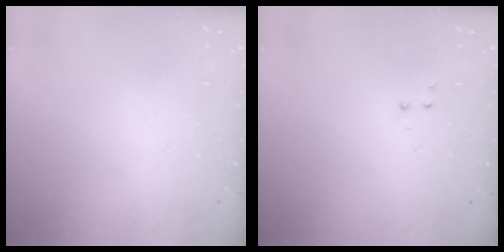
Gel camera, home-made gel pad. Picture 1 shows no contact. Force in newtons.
{"total": 2.9, "press": 2.8, "slide": 0.4}